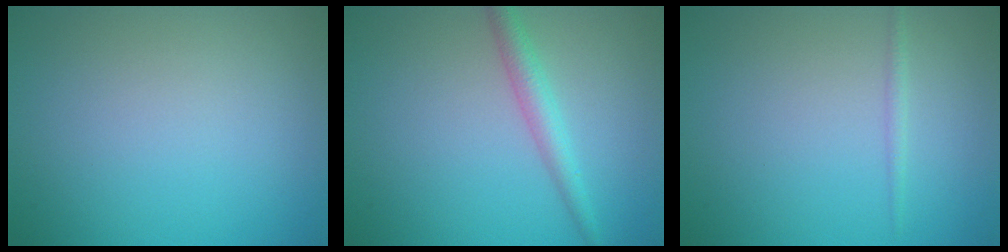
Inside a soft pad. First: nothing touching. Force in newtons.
{"total": 2.5, "press": 2.5, "slide": 0.0}
{"total": 0.8, "press": 0.8, "slide": 0.1}